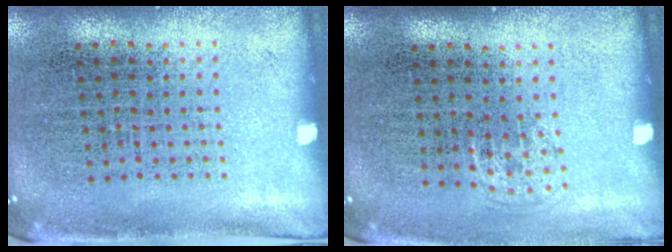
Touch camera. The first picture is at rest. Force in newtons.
{"total": 0.6, "press": 0.5, "slide": 0.3}